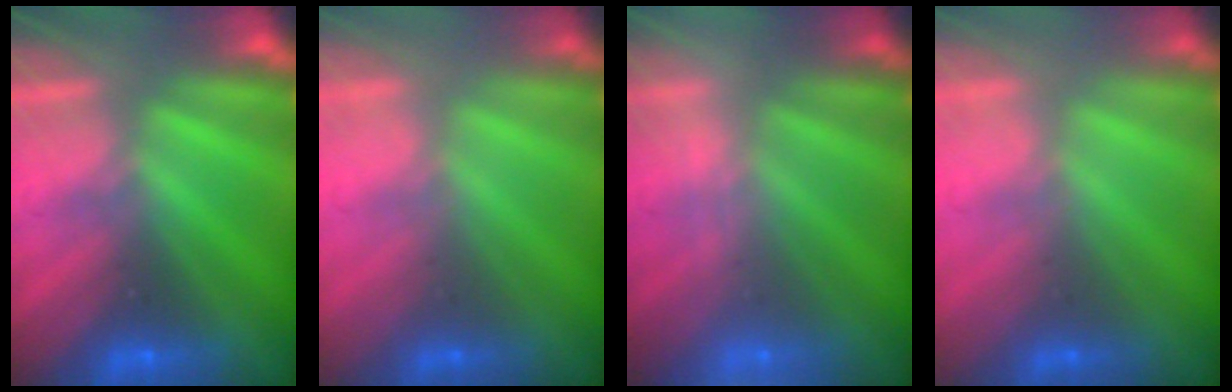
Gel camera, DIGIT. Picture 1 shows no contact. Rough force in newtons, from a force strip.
{"total": 1.9}
{"total": 1.9}
{"total": 1.9}